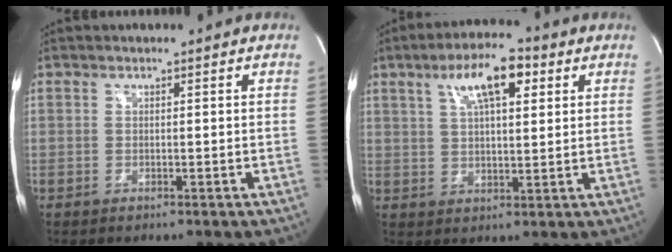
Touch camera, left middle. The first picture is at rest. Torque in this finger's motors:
{"motor_torque": [0.42, 0.02, 0.13, 0.06]}